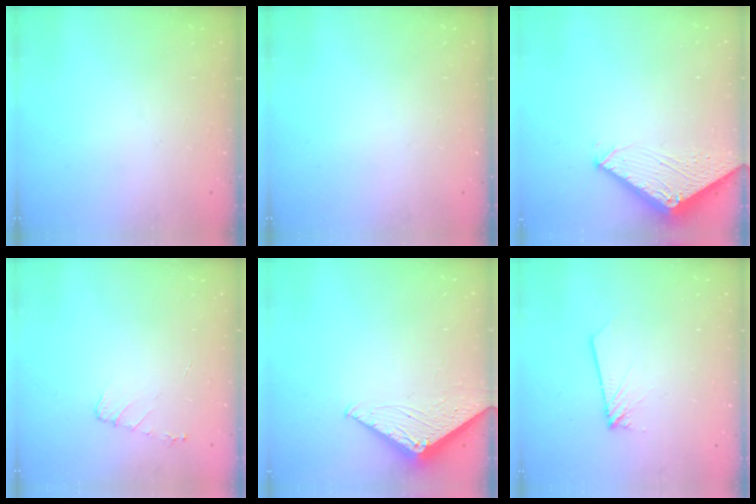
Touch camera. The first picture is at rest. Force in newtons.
{"total": 0.0}
{"total": 2.8, "press": 2.8, "slide": 0.3}
{"total": 5.4, "press": 5.3, "slide": 0.6}
{"total": 2.8, "press": 2.8, "slide": 0.2}
{"total": 1.9, "press": 1.9, "slide": 0.2}